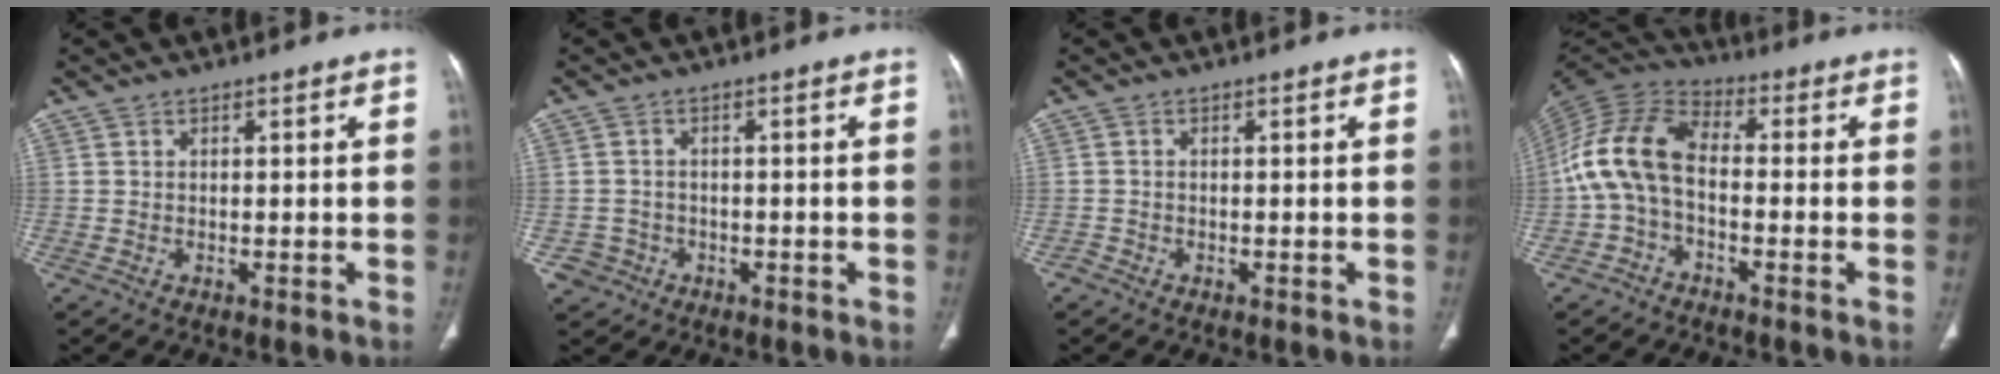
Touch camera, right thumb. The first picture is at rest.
{"total": 3.2, "force": [-1.2, 3.0, 0.1], "torque": [0.011, 0.014, -0.019]}
{"total": 0.9, "force": [-0.6, 0.6, 0.0], "torque": [-0.002, 0.001, -0.018]}
{"total": 11.8, "force": [-1.7, 7.2, 9.2], "torque": [-0.186, 0.036, -0.047]}